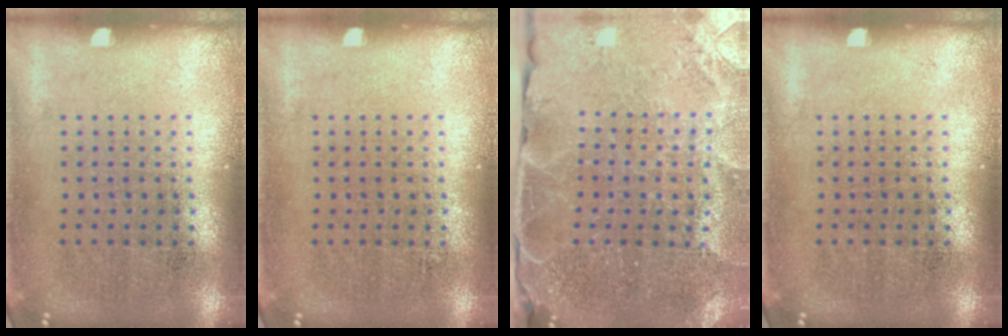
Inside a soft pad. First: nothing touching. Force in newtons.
{"total": 0.0}
{"total": 3.3, "press": 3.1, "slide": 1.2}
{"total": 0.0}